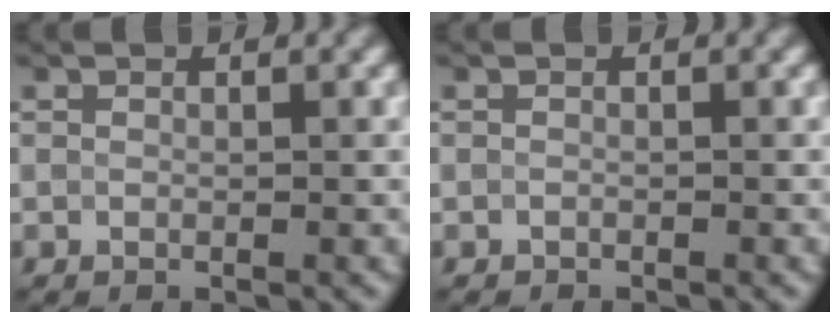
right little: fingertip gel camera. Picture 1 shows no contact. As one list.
[{"total": 0.9, "force": [-0.6, -0.4, -0.5], "torque": [0.005, 0.000, -0.002]}]